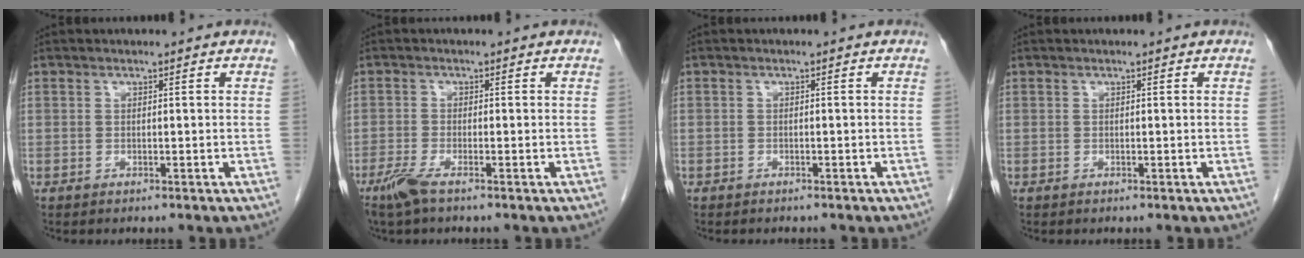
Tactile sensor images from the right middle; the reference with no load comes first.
{"total": 3.7, "force": [-2.5, 0.3, 2.7], "torque": [-0.063, -0.010, -0.056]}
{"total": 1.4, "force": [-1.2, 0.7, 0.2], "torque": [-0.005, 0.002, -0.019]}
{"total": 0.0}